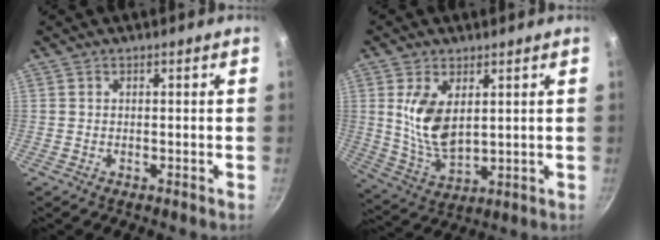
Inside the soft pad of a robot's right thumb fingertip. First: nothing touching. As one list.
[{"total": 10.3, "force": [2.7, 5.6, 8.2], "torque": [-0.154, -0.028, 0.063]}]